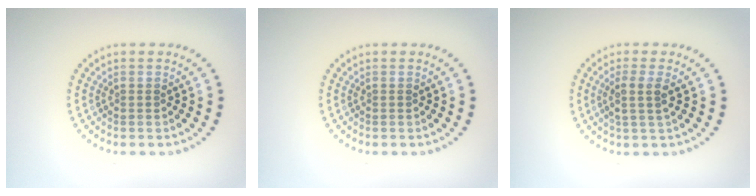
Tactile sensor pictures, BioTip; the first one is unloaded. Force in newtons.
{"total": 0.0}
{"total": 2.2, "press": 1.8, "slide": 1.2}